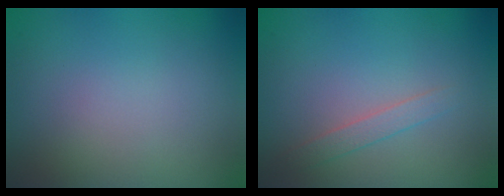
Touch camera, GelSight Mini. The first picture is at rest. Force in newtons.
{"total": 1.4, "press": 1.4, "slide": 0.0}